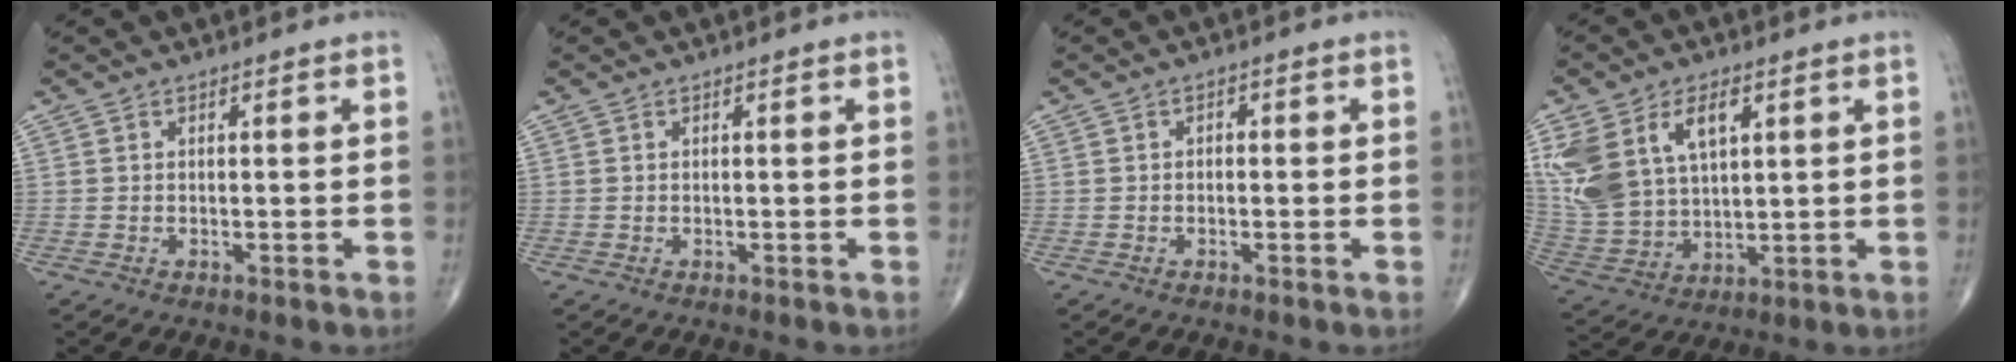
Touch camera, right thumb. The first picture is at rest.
{"total": 0.0}
{"total": 0.8, "force": [-0.1, 0.6, 0.5], "torque": [-0.002, 0.003, -0.006]}
{"total": 17.2, "force": [6.4, 10.3, 12.2], "torque": [-0.259, -0.012, 0.136]}